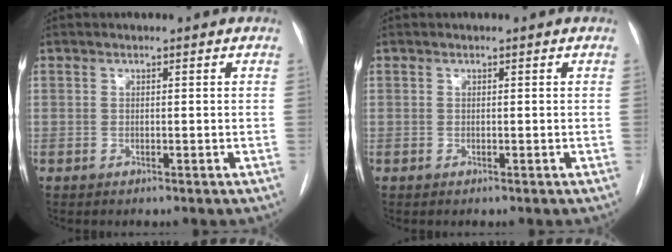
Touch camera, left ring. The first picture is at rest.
{"total": 0.0}